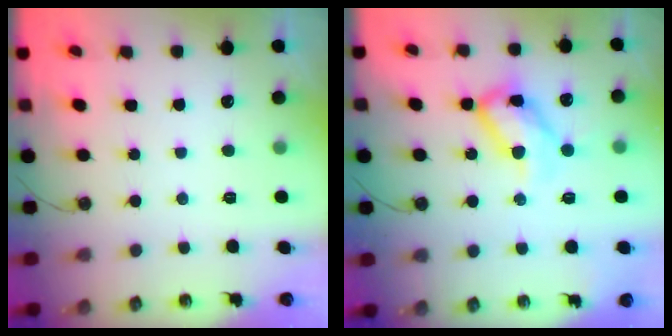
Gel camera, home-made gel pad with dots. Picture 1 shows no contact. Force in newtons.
{"total": 15.1, "press": 15.0, "slide": 1.7}